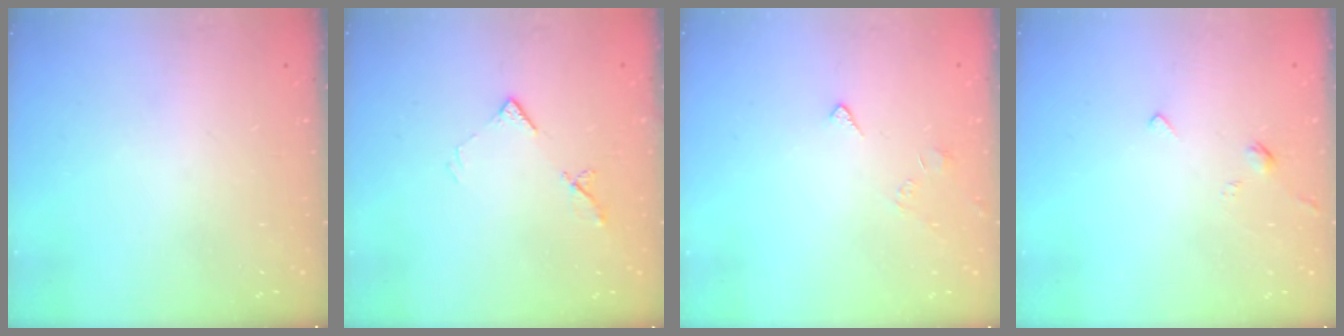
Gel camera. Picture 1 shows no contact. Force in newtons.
{"total": 8.0, "press": 7.9, "slide": 0.8}
{"total": 2.8, "press": 2.8, "slide": 0.5}
{"total": 2.4, "press": 2.4, "slide": 0.5}